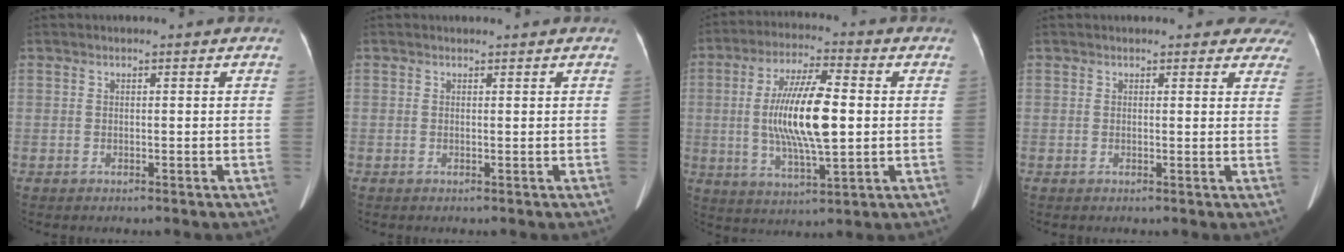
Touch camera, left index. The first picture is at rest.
{"total": 0.5, "force": [0.5, 0.3, 0.0], "torque": [-0.007, 0.010, 0.009]}
{"total": 13.3, "force": [0.0, 2.8, 12.9], "torque": [-0.248, -0.004, 0.001]}
{"total": 8.3, "force": [7.5, 3.2, 1.5], "torque": [0.030, -0.010, 0.053]}